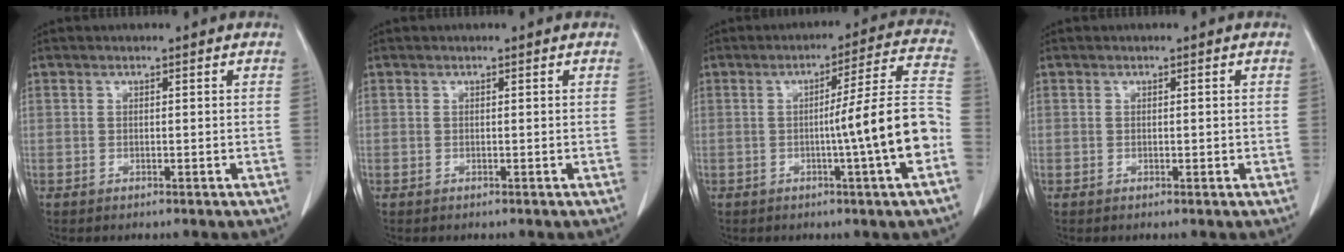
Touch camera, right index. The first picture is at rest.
{"total": 0.0}
{"total": 12.7, "force": [-3.1, -1.6, 12.2], "torque": [-0.171, 0.008, -0.048]}
{"total": 0.7, "force": [0.0, 0.5, 0.4], "torque": [-0.003, 0.001, 0.000]}